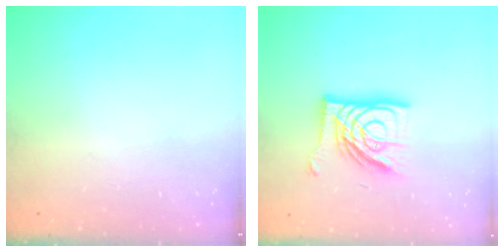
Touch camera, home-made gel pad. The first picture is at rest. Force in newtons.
{"total": 17.3, "press": 17.3, "slide": 1.7}